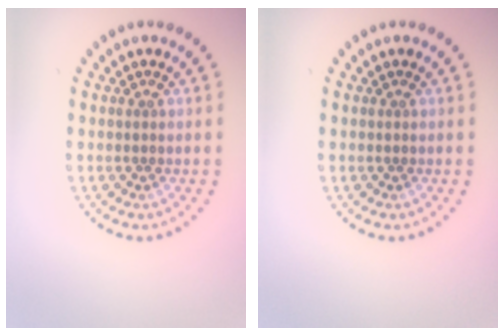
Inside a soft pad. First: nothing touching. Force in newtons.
{"total": 0.0}